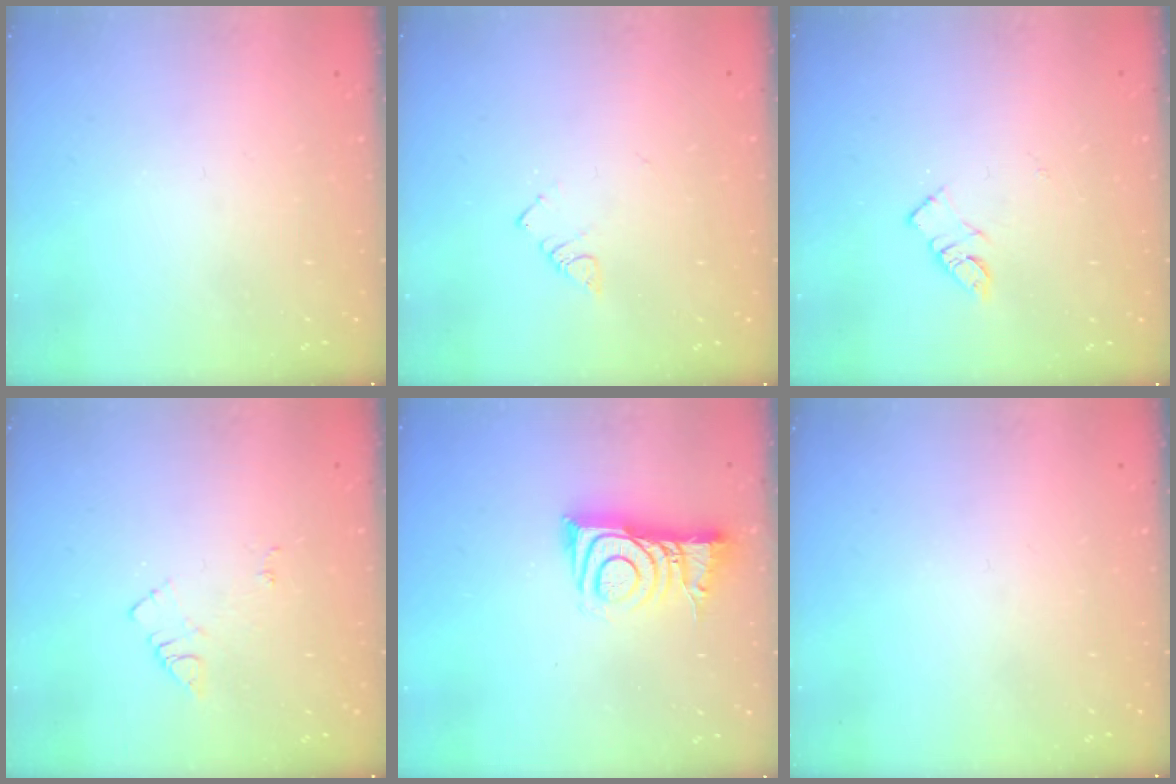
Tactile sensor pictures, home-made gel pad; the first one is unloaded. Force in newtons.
{"total": 2.7, "press": 2.7, "slide": 0.4}
{"total": 5.5, "press": 5.4, "slide": 0.5}
{"total": 6.2, "press": 6.2, "slide": 0.8}
{"total": 8.3, "press": 8.3, "slide": 0.7}
{"total": 0.0}